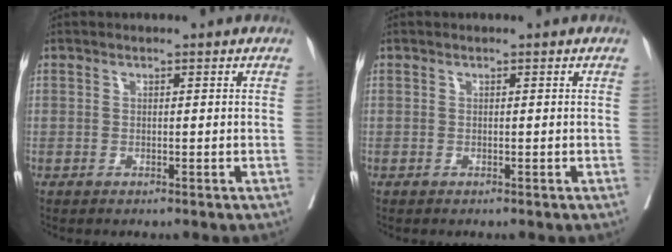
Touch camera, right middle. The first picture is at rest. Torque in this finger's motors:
{"motor_torque": [0.35, -0.36, -0.37, -0.21]}